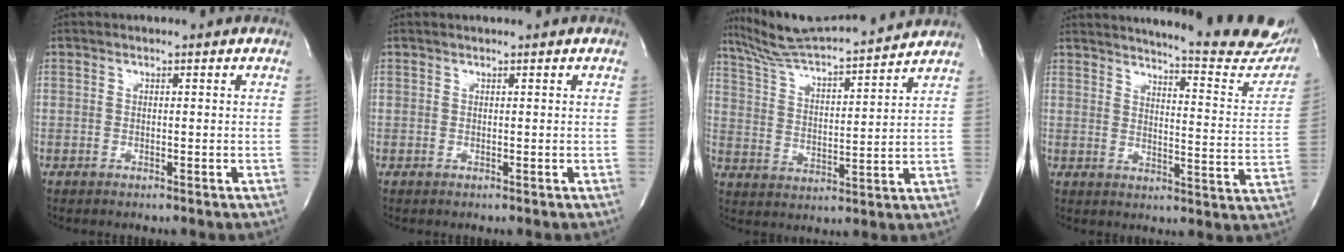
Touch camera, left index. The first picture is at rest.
{"total": 0.6, "force": [0.6, 0.0, 0.2], "torque": [-0.007, 0.007, 0.012]}
{"total": 16.1, "force": [15.2, 0.2, 5.4], "torque": [-0.104, 0.009, 0.242]}
{"total": 21.4, "force": [19.6, 1.8, 8.4], "torque": [-0.114, -0.097, 0.224]}